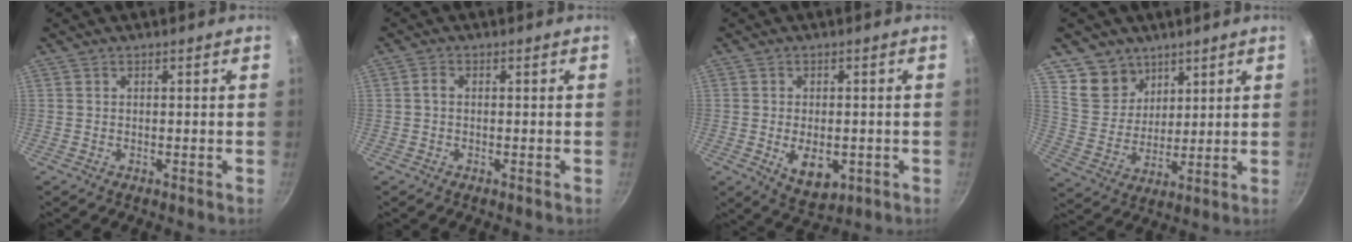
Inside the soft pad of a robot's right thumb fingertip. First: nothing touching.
{"total": 1.3, "force": [-0.1, 0.9, 0.9], "torque": [-0.016, 0.007, -0.003]}
{"total": 7.6, "force": [-1.8, 4.6, 5.8], "torque": [-0.074, -0.006, -0.013]}
{"total": 9.3, "force": [6.1, 6.8, 1.7], "torque": [0.001, -0.035, 0.122]}